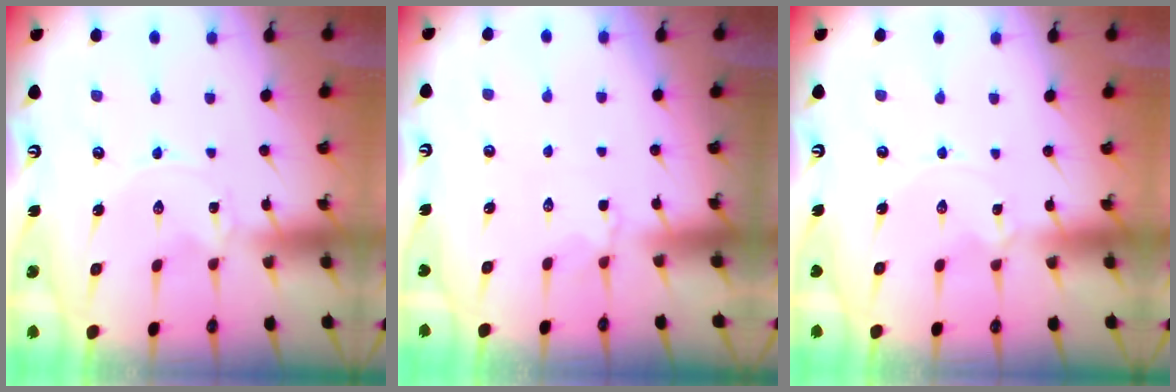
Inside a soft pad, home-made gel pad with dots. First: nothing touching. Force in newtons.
{"total": 2.7, "press": 2.3, "slide": 1.4}
{"total": 0.8, "press": 0.8, "slide": 0.1}